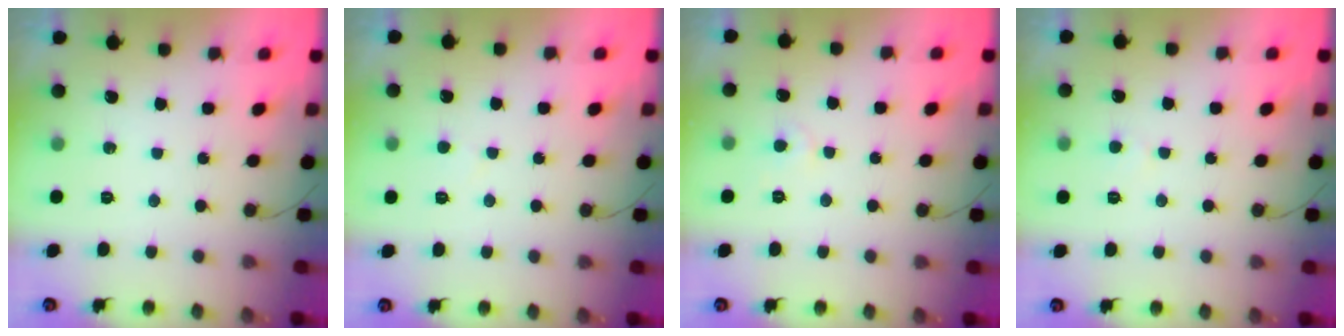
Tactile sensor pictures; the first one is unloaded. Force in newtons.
{"total": 3.0, "press": 3.0, "slide": 0.3}
{"total": 4.1, "press": 4.0, "slide": 0.4}
{"total": 2.5, "press": 2.4, "slide": 0.3}